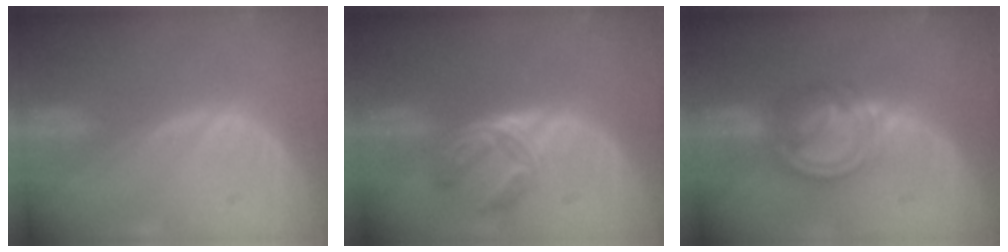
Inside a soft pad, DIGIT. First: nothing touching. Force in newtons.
{"total": 5.6, "press": 4.7, "slide": 3.0}
{"total": 7.6, "press": 6.6, "slide": 3.8}